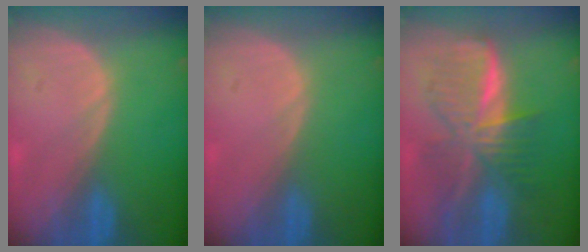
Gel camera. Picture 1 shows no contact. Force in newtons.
{"total": 0.0}
{"total": 9.0, "press": 9.0, "slide": 0.6}